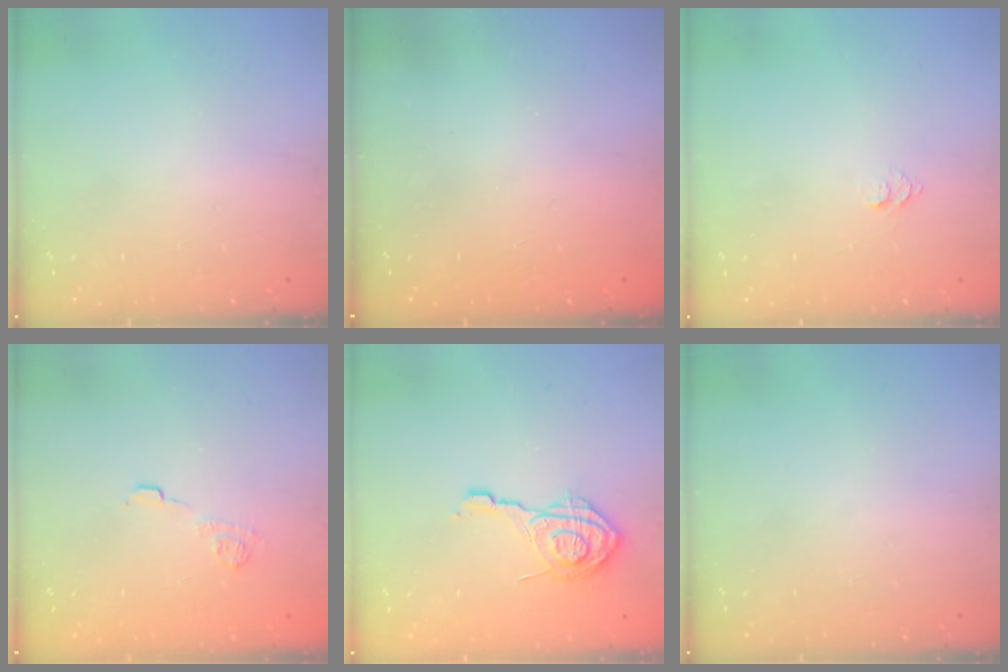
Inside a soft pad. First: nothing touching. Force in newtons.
{"total": 2.4, "press": 2.3, "slide": 0.8}
{"total": 4.7, "press": 4.6, "slide": 0.5}
{"total": 7.6, "press": 7.5, "slide": 1.0}
{"total": 14.0, "press": 14.0, "slide": 0.6}
{"total": 0.0}